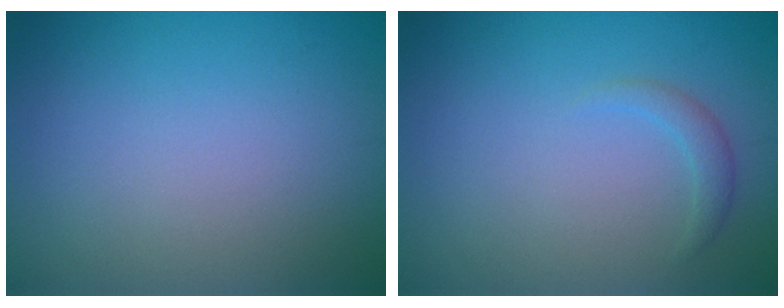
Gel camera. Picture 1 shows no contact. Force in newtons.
{"total": 1.2, "press": 1.2, "slide": 0.2}